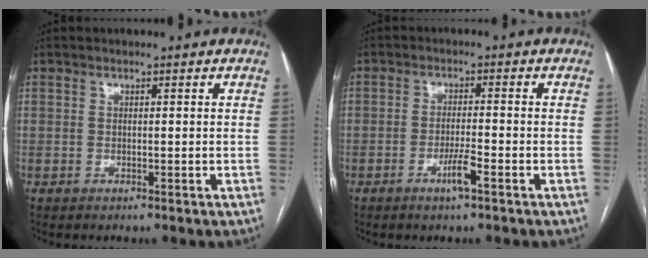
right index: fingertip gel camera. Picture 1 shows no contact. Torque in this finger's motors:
{"motor_torque": [0.85, -0.20, 0.30, 0.08]}